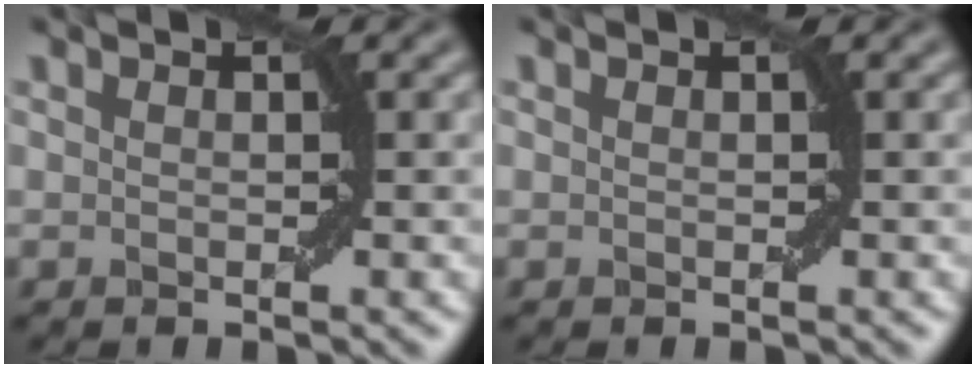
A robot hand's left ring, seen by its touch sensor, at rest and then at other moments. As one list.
[{"total": 0.0}]